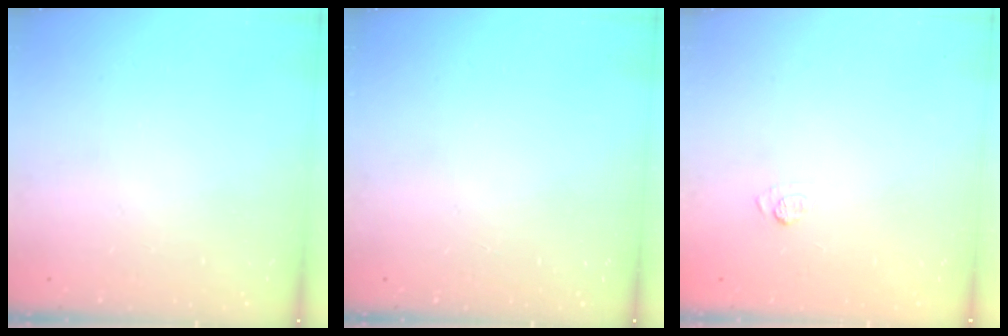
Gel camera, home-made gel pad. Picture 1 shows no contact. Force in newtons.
{"total": 0.0}
{"total": 7.5, "press": 7.3, "slide": 1.4}